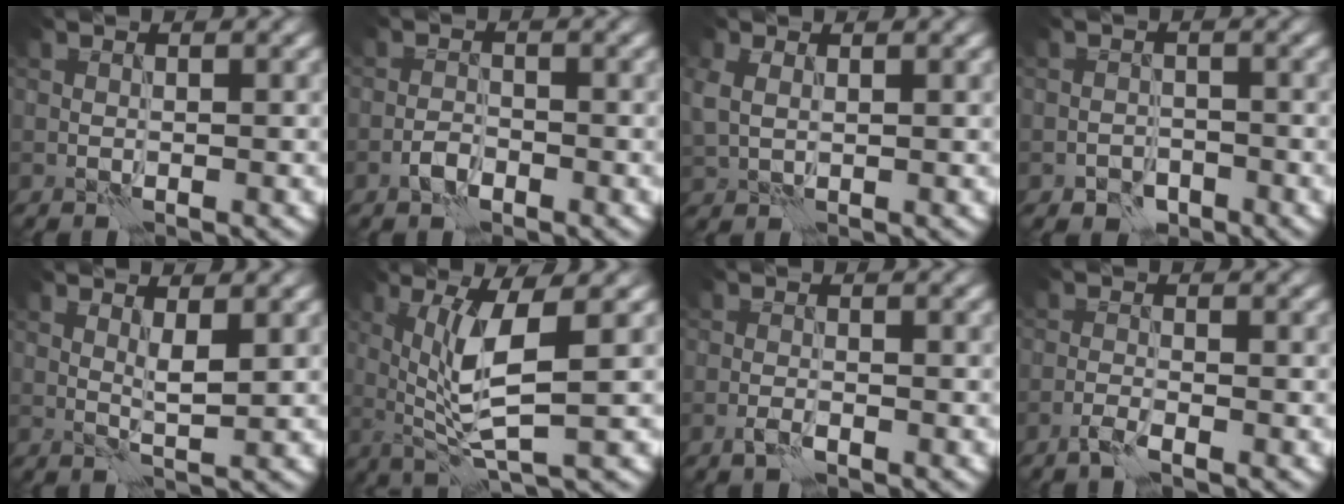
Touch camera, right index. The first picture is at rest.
{"total": 1.6, "force": [-1.0, 0.7, 1.0], "torque": [-0.017, 0.005, -0.023]}
{"total": 2.7, "force": [0.9, 1.8, 1.8], "torque": [-0.052, 0.000, 0.021]}
{"total": 2.2, "force": [-1.5, 1.5, 0.7], "torque": [-0.008, 0.003, -0.029]}
{"total": 1.5, "force": [0.6, 0.1, 1.4], "torque": [-0.026, -0.006, 0.011]}
{"total": 6.2, "force": [1.0, 1.3, 5.9], "torque": [-0.113, -0.004, 0.020]}
{"total": 1.2, "force": [-0.8, 0.3, 0.8], "torque": [-0.019, 0.002, -0.019]}
{"total": 1.5, "force": [-1.1, 0.2, 1.0], "torque": [-0.020, 0.002, -0.028]}